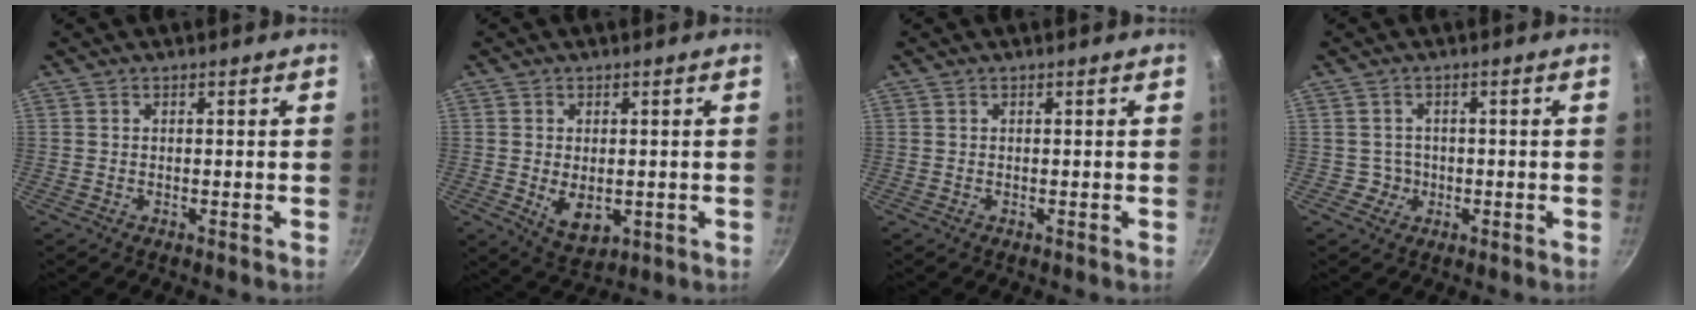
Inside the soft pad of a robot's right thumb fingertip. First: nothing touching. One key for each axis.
{"total": 6.3, "fx": -0.7, "fy": 4.1, "fz": 4.8, "tx": -0.069, "ty": -0.013, "tz": 0.004}
{"total": 0.0}
{"total": 2.5, "fx": -0.4, "fy": 2.4, "fz": 0.1, "tx": 0.019, "ty": 0.006, "tz": -0.005}